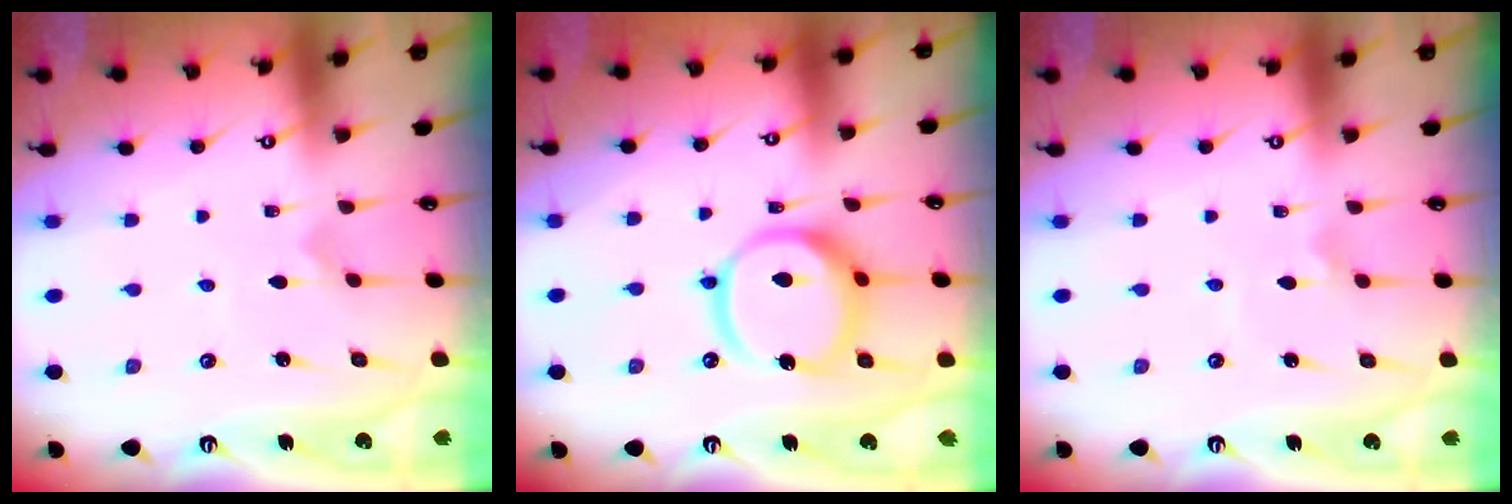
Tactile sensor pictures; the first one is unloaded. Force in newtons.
{"total": 14.7, "press": 14.6, "slide": 1.9}
{"total": 2.4, "press": 2.4, "slide": 0.5}